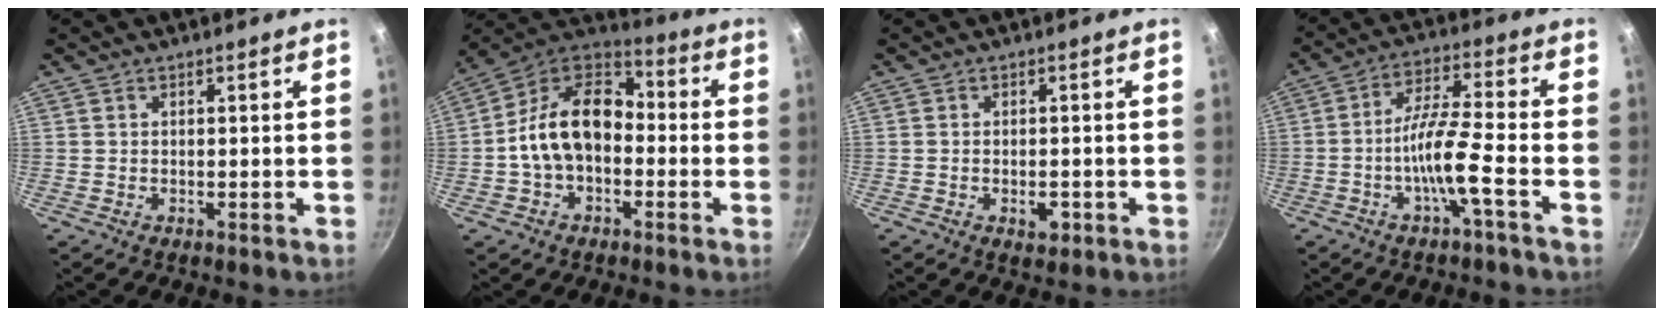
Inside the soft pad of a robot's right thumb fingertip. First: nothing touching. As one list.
[{"total": 16.1, "force": [-1.8, 10.9, 11.7], "torque": [-0.174, 0.053, -0.051]}, {"total": 2.8, "force": [-1.0, 1.6, 2.1], "torque": [-0.025, 0.006, -0.013]}, {"total": 9.0, "force": [-3.6, 1.0, 8.2], "torque": [-0.159, 0.037, -0.072]}]